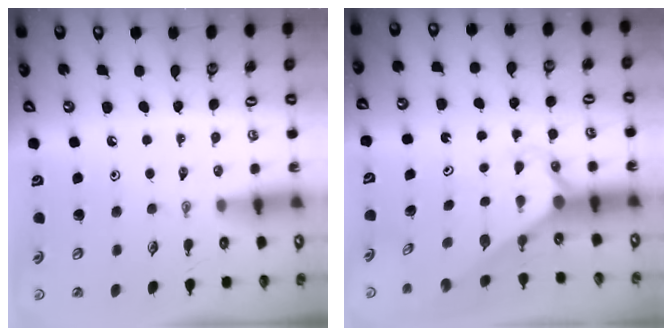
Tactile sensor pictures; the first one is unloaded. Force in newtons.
{"total": 2.7, "press": 2.7, "slide": 0.2}